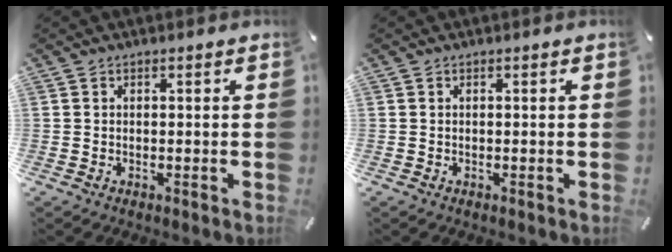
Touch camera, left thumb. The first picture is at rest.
{"total": 0.0}